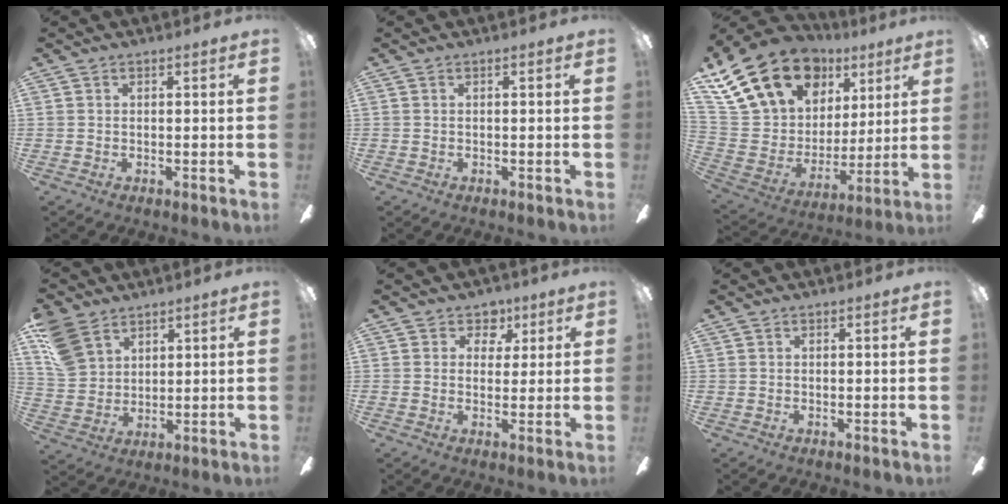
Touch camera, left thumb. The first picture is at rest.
{"total": 0.0}
{"total": 23.7, "force": [13.7, 15.7, 11.3], "torque": [-0.234, -0.060, 0.268]}
{"total": 11.4, "force": [7.0, 7.9, 4.4], "torque": [-0.104, -0.020, 0.142]}
{"total": 5.1, "force": [2.6, 4.2, 1.2], "torque": [-0.007, -0.009, 0.042]}
{"total": 0.0}